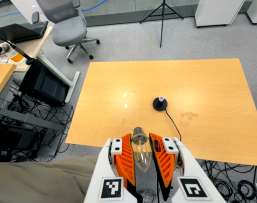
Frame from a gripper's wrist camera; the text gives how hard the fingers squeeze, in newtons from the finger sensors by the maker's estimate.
{"total": 20.5, "left": 22.1, "right": 18.9}